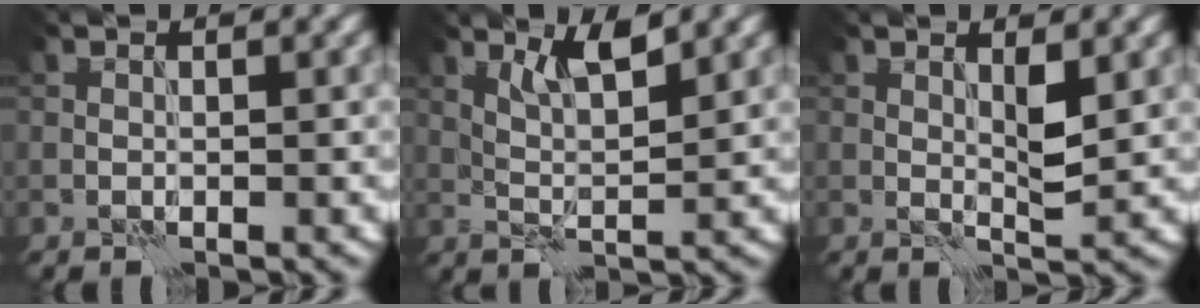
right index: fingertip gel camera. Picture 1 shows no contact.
{"total": 3.2, "force": [2.3, 0.3, 2.2], "torque": [-0.043, -0.005, 0.046]}
{"total": 1.9, "force": [0.8, 0.5, 1.7], "torque": [-0.029, -0.006, 0.015]}